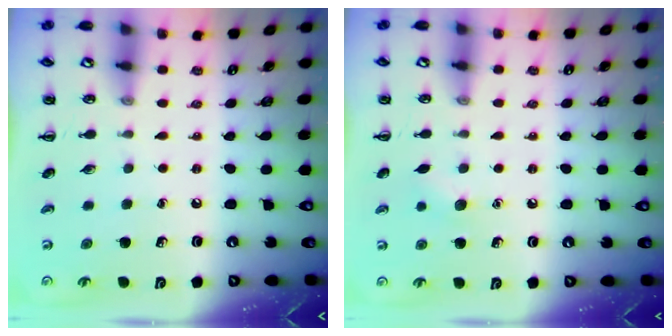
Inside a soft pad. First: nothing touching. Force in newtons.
{"total": 5.9, "press": 5.6, "slide": 1.6}